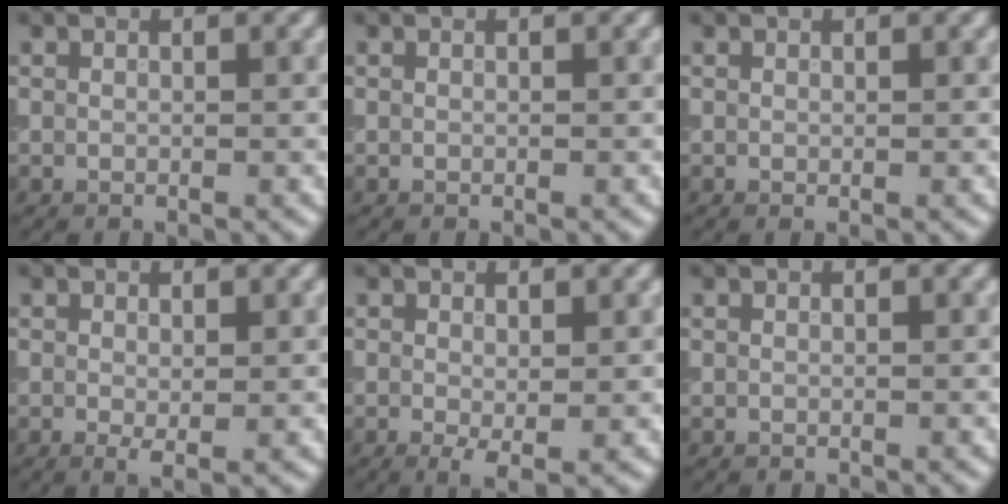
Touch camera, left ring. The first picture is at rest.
{"total": 0.0}
{"total": 0.0}
{"total": 1.1, "force": [-0.1, 0.3, 1.1], "torque": [-0.020, -0.005, -0.001]}
{"total": 1.9, "force": [-0.3, 0.6, 1.8], "torque": [-0.034, -0.009, -0.005]}
{"total": 0.0}